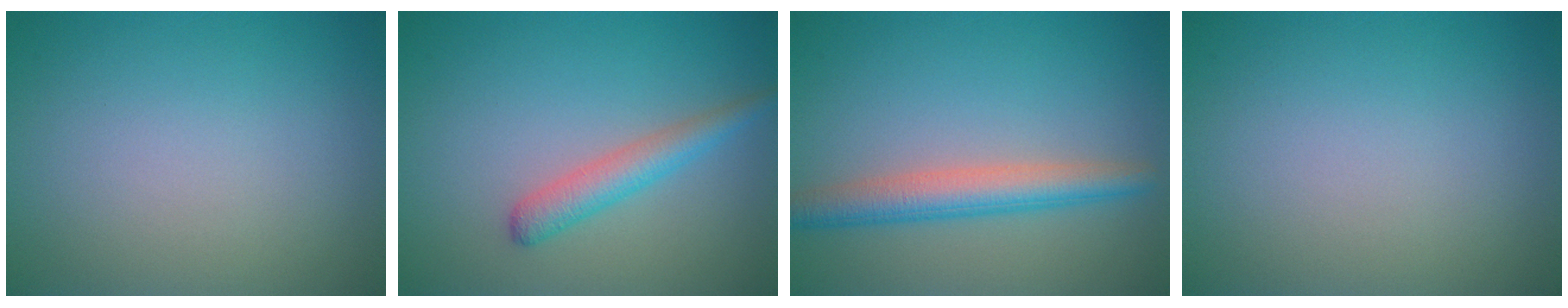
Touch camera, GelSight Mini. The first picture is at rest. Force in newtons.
{"total": 2.7, "press": 2.7, "slide": 0.0}
{"total": 4.8, "press": 4.8, "slide": 0.1}
{"total": 0.0}